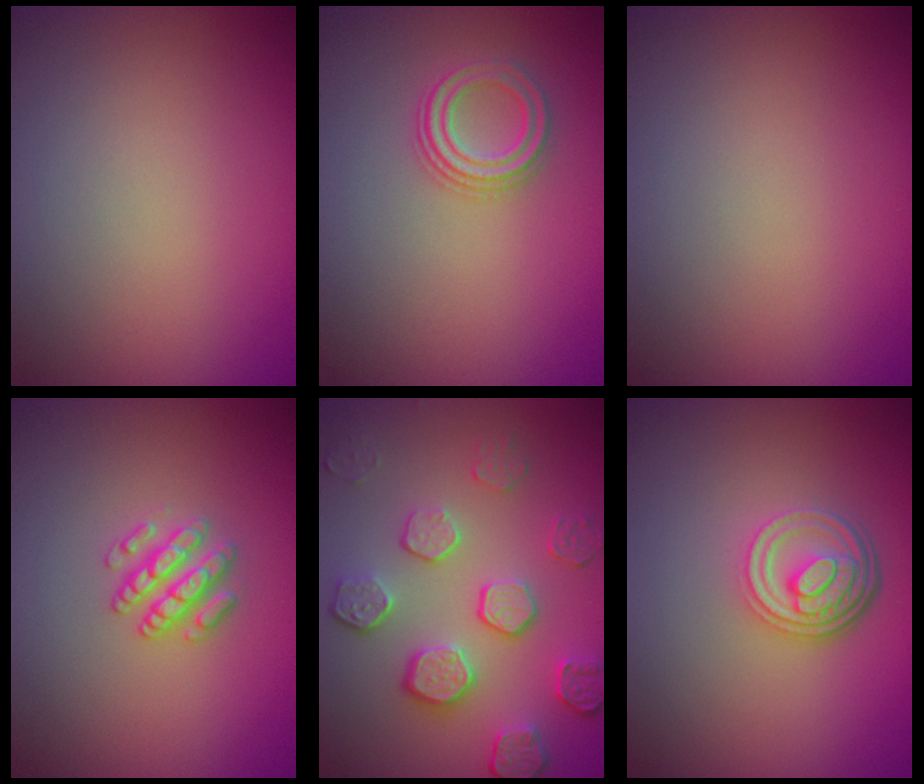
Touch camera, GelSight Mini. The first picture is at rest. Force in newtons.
{"total": 2.2, "press": 2.1, "slide": 0.7}
{"total": 0.0}
{"total": 2.6, "press": 2.5, "slide": 0.4}
{"total": 5.3, "press": 4.0, "slide": 3.5}
{"total": 4.7, "press": 3.4, "slide": 3.2}